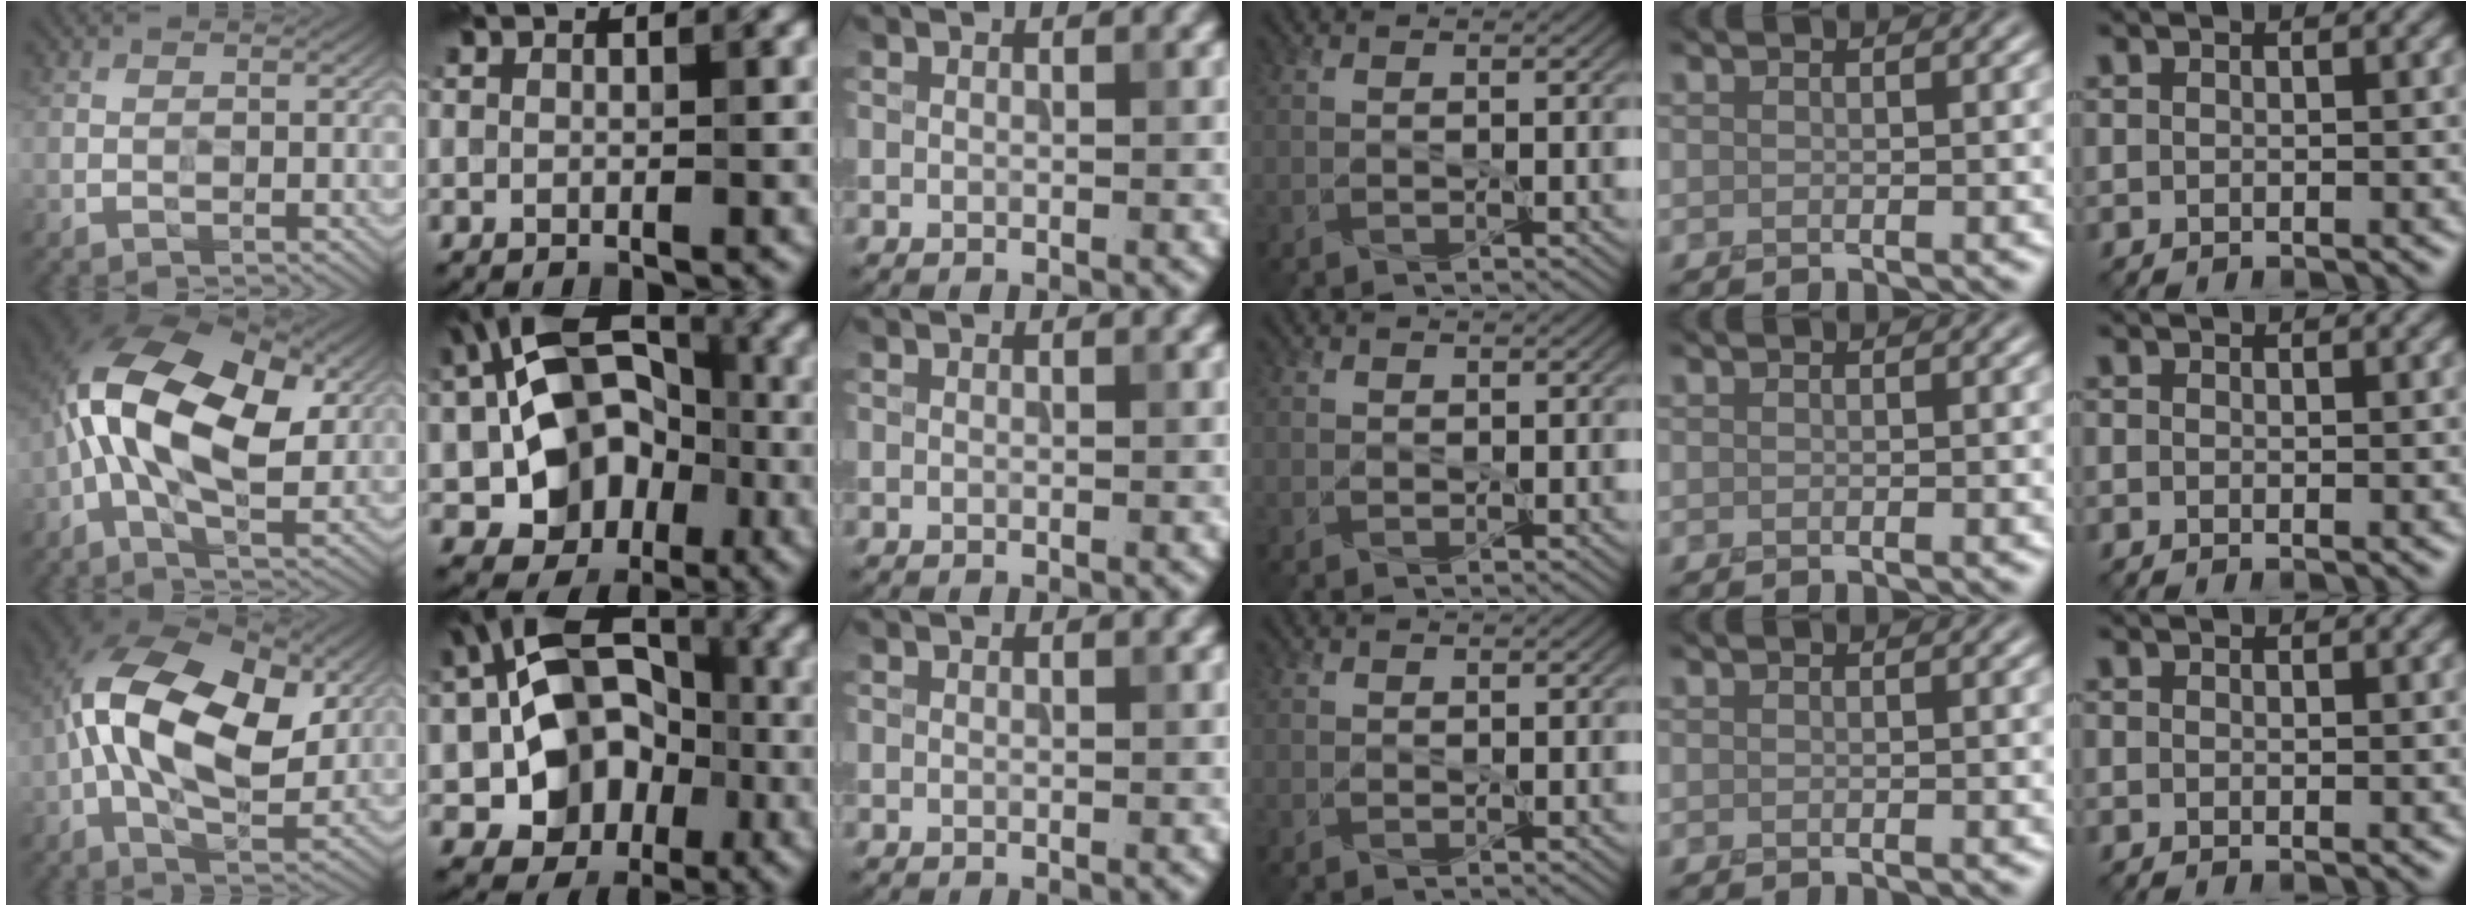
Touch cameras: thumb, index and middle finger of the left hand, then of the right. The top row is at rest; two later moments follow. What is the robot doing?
{"motion": "peel", "object": "tape"}